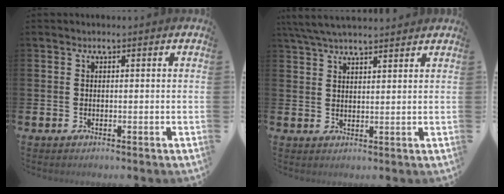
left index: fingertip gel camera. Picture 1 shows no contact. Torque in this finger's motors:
{"motor_torque": [0.97, -1.17, 0.29, 0.21]}